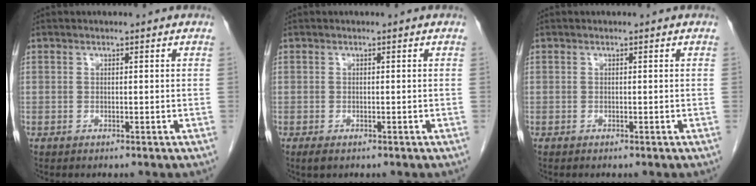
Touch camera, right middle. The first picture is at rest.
{"total": 1.4, "force": [-0.9, 0.7, 0.9], "torque": [-0.018, -0.002, -0.008]}
{"total": 0.0}